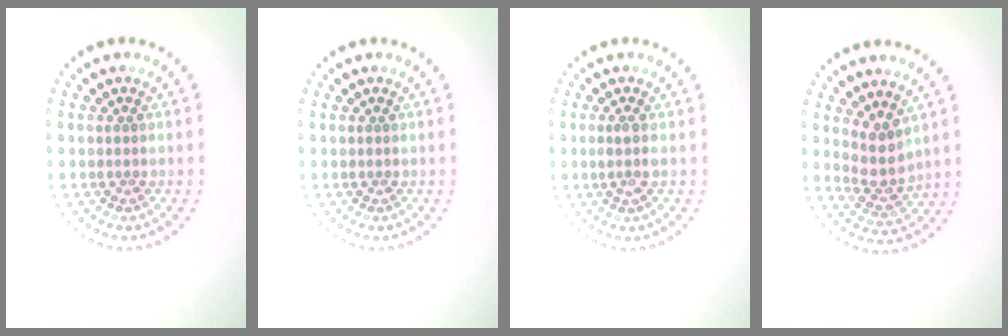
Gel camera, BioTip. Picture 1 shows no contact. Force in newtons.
{"total": 0.0}
{"total": 1.3, "press": 1.1, "slide": 0.7}
{"total": 2.9, "press": 2.3, "slide": 1.8}